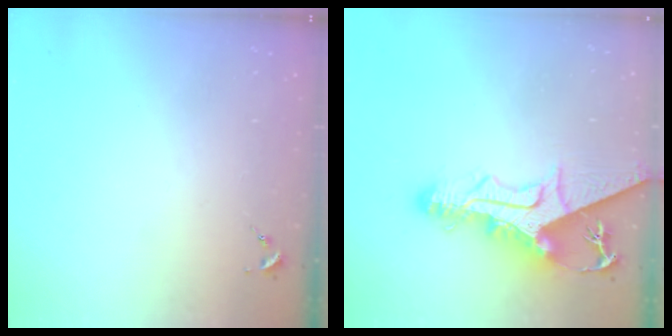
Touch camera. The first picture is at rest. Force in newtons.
{"total": 17.8, "press": 17.7, "slide": 1.8}